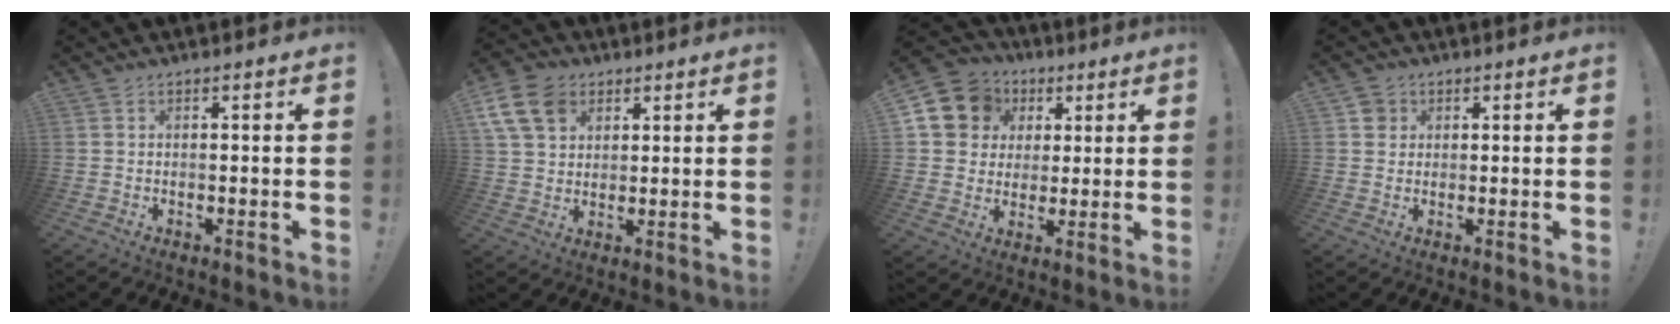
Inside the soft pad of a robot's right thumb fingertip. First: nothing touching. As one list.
[{"total": 11.8, "force": [5.4, 8.7, 5.8], "torque": [-0.111, -0.024, 0.107]}, {"total": 12.2, "force": [4.0, 10.8, 4.0], "torque": [-0.054, -0.010, 0.085]}, {"total": 3.2, "force": [1.1, 3.0, 0.6], "torque": [-0.004, 0.003, 0.021]}]